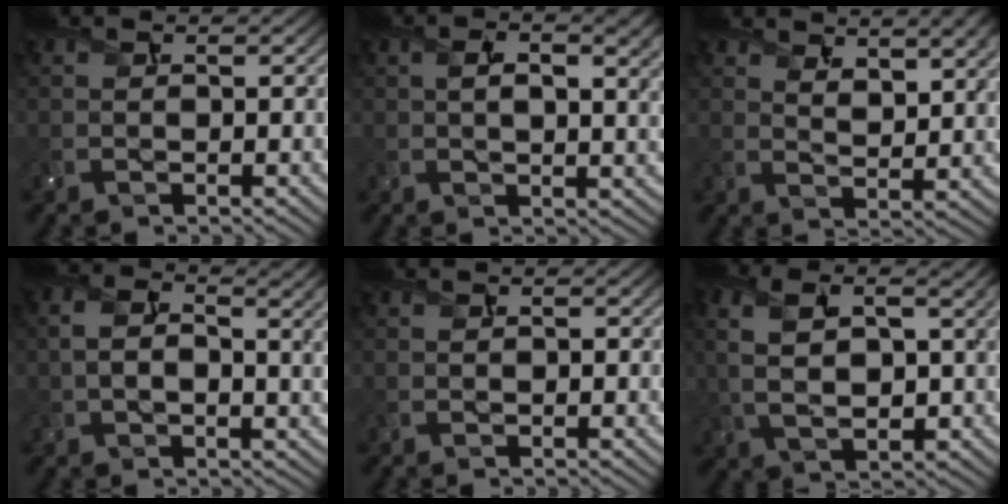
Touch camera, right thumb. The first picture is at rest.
{"total": 6.8, "force": [1.8, 3.0, 5.8], "torque": [-0.097, 0.000, 0.029]}
{"total": 7.5, "force": [4.4, 2.8, 5.3], "torque": [-0.088, -0.001, 0.080]}
{"total": 6.6, "force": [0.6, 3.6, 5.5], "torque": [-0.101, 0.005, 0.005]}
{"total": 0.7, "force": [0.1, 0.3, 0.6], "torque": [-0.012, 0.000, 0.002]}
{"total": 8.8, "force": [1.9, 3.8, 7.7], "torque": [-0.171, 0.001, 0.032]}